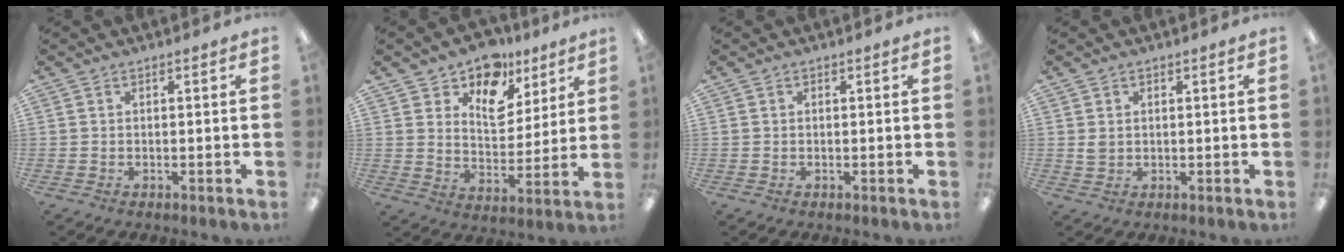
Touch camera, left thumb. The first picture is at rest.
{"total": 13.0, "force": [9.2, 7.7, 4.9], "torque": [-0.079, -0.059, 0.170]}
{"total": 0.0}
{"total": 2.0, "force": [0.7, 1.6, 0.9], "torque": [-0.012, 0.001, 0.010]}